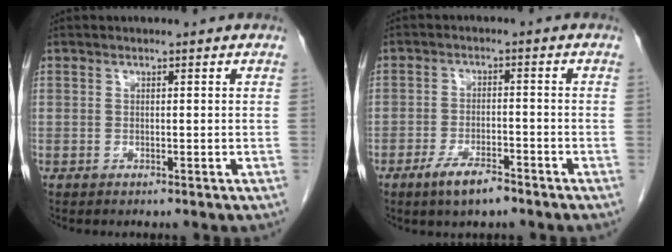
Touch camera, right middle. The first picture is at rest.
{"total": 5.2, "force": [-3.6, 1.3, 3.4], "torque": [-0.069, -0.003, -0.061]}